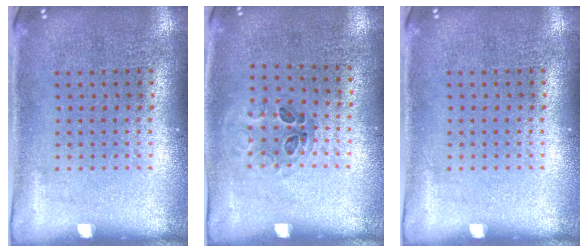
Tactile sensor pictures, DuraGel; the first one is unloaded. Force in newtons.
{"total": 0.9, "press": 0.6, "slide": 0.7}
{"total": 0.0}